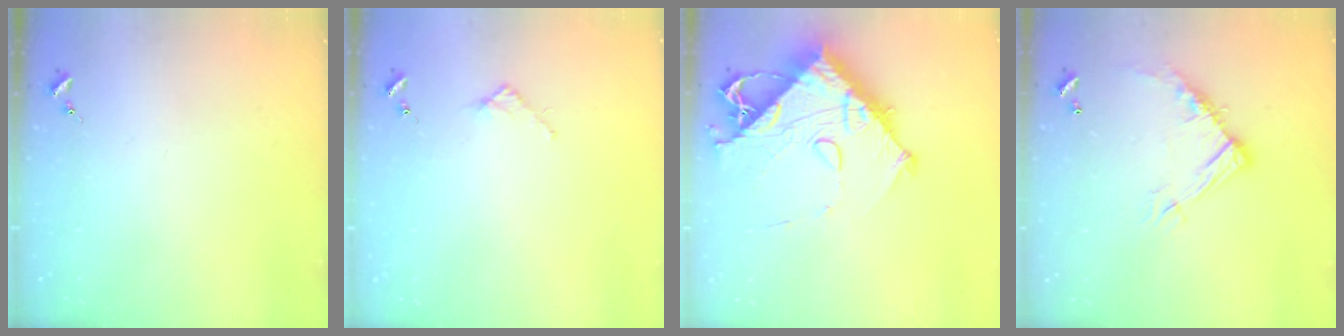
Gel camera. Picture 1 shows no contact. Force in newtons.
{"total": 2.4, "press": 2.3, "slide": 0.3}
{"total": 14.7, "press": 14.6, "slide": 1.5}
{"total": 13.2, "press": 13.1, "slide": 0.8}